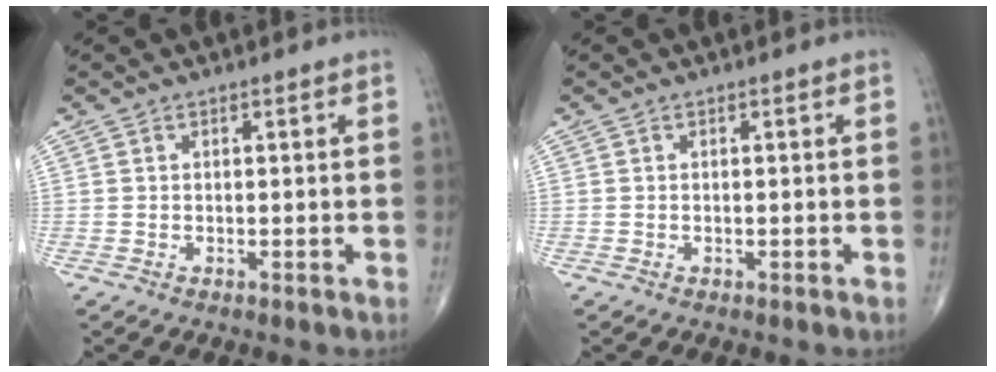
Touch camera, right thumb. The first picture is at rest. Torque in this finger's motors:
{"motor_torque": [-0.17, -0.27, 0.02, 0.16, -0.03]}